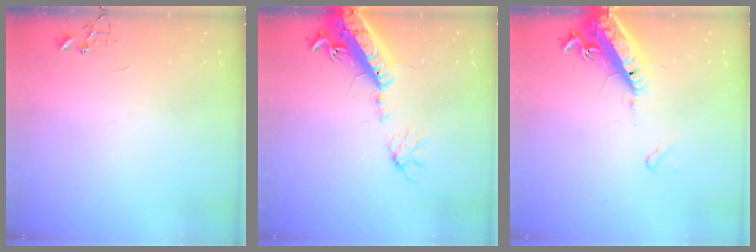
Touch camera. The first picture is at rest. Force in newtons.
{"total": 17.9, "press": 17.4, "slide": 3.9}
{"total": 16.9, "press": 16.5, "slide": 3.9}